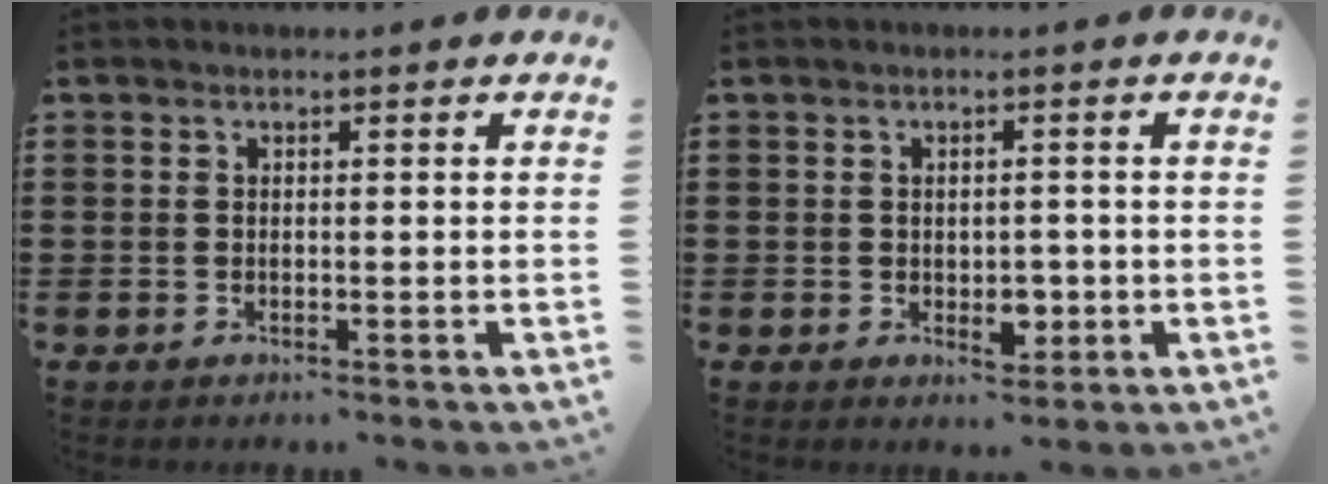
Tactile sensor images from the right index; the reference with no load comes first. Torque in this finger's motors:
{"motor_torque": [0.50, 0.43, 0.06, 0.03]}